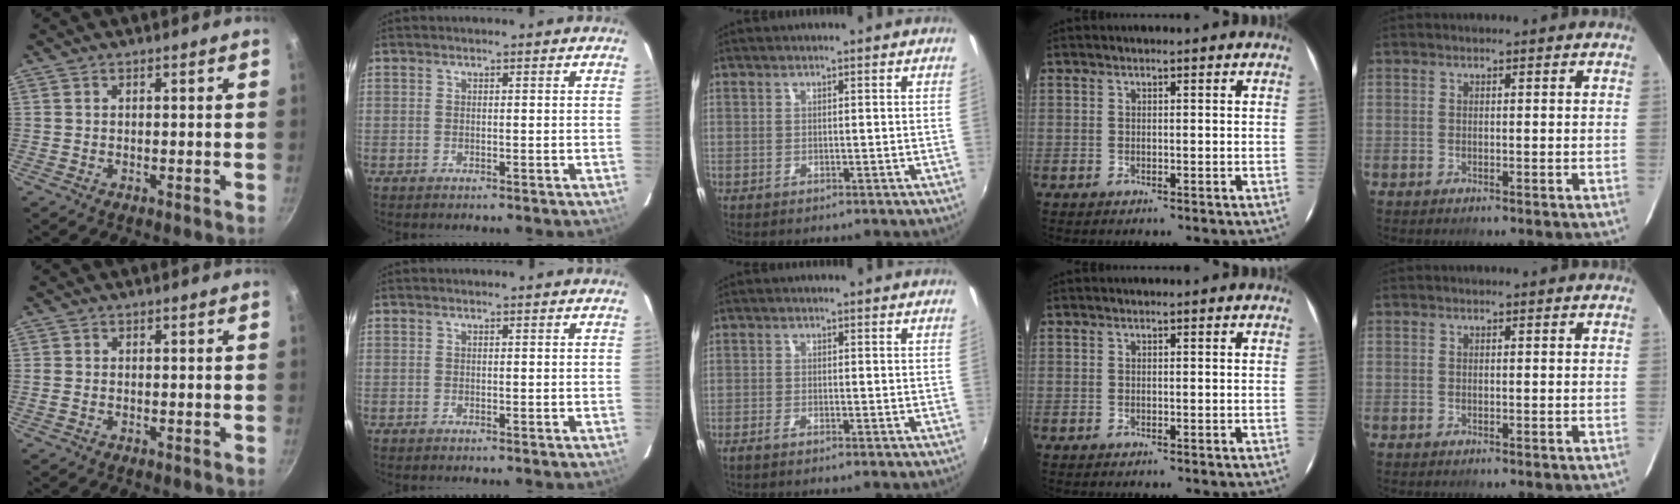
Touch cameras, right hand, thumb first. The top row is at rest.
{"thumb": {"total": 1.2, "force": [-0.3, 0.9, 0.8], "torque": [-0.019, 0.001, -0.007]}, "middle": {"total": 1.1, "force": [-0.9, 0.1, 0.5], "torque": [-0.016, -0.002, -0.021]}}